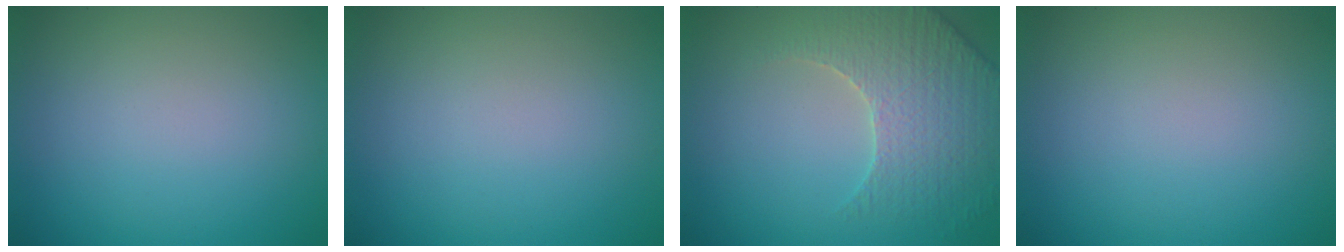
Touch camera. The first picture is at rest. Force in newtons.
{"total": 0.0}
{"total": 4.4, "press": 4.3, "slide": 0.8}
{"total": 0.0}